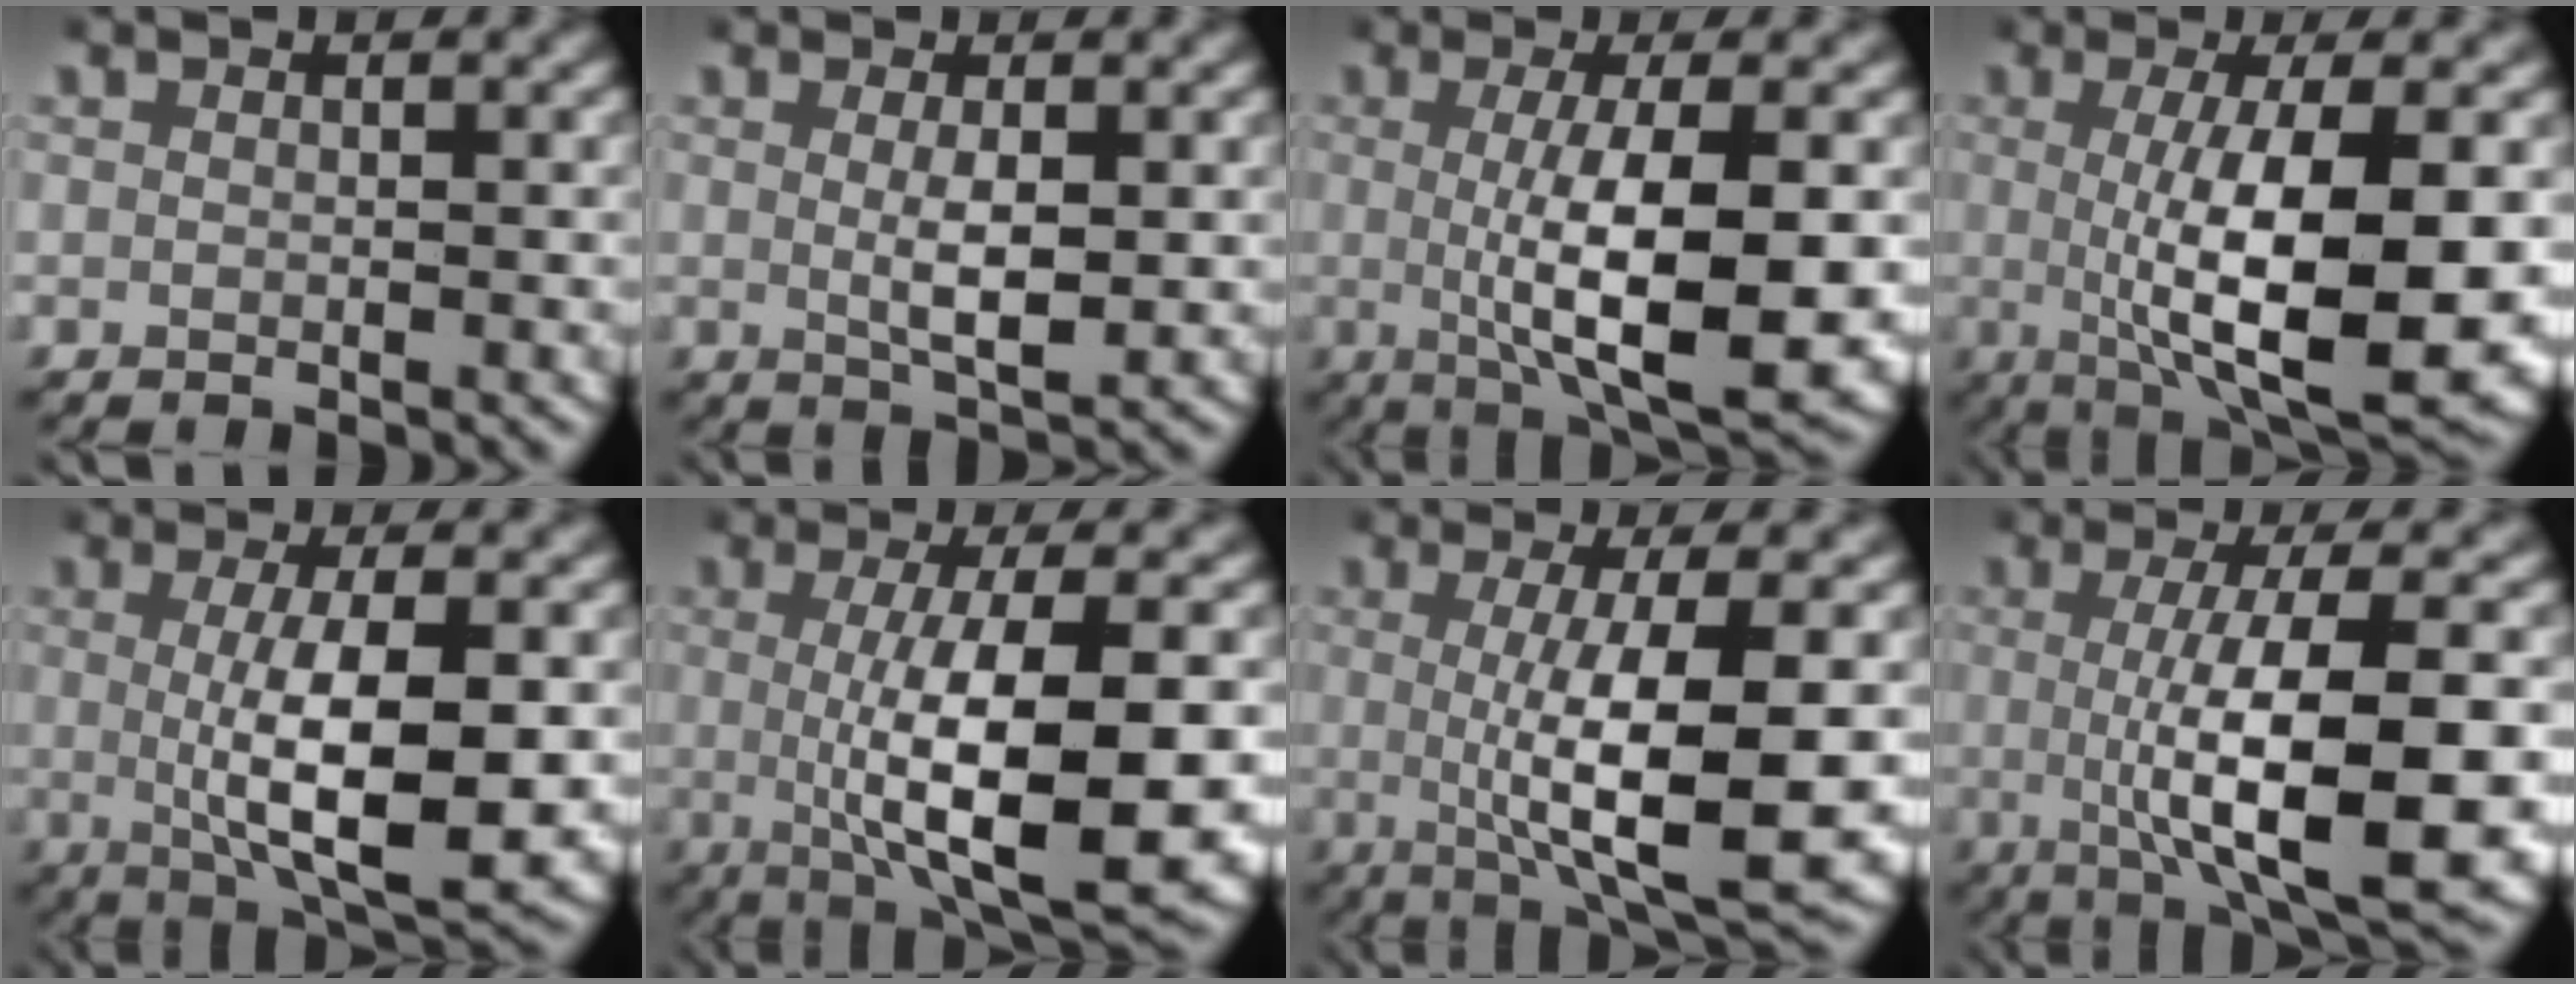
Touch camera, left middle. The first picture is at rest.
{"total": 2.7, "force": [0.4, 0.6, 2.6], "torque": [-0.047, -0.010, 0.011]}
{"total": 9.1, "force": [-0.5, 2.3, 8.8], "torque": [-0.139, -0.013, 0.001]}
{"total": 11.5, "force": [-0.6, 3.0, 11.0], "torque": [-0.164, -0.014, 0.002]}
{"total": 8.1, "force": [-0.3, 2.2, 7.8], "torque": [-0.124, -0.014, 0.003]}
{"total": 10.2, "force": [-0.7, 2.5, 9.9], "torque": [-0.152, -0.011, -0.003]}
{"total": 9.4, "force": [-0.2, 1.9, 9.2], "torque": [-0.141, -0.008, 0.003]}
{"total": 9.9, "force": [-1.1, 2.1, 9.6], "torque": [-0.144, -0.006, -0.011]}